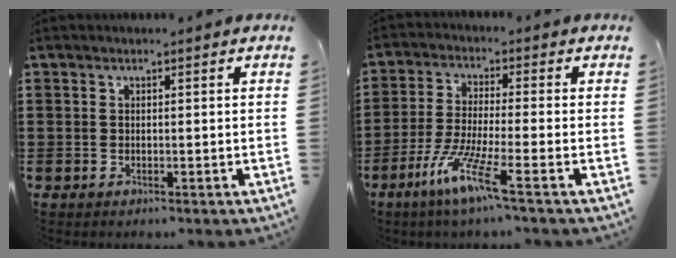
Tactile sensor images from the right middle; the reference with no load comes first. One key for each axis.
{"total": 7.8, "fx": -4.9, "fy": 0.0, "fz": 6.0, "tx": -0.129, "ty": -0.014, "tz": -0.096}